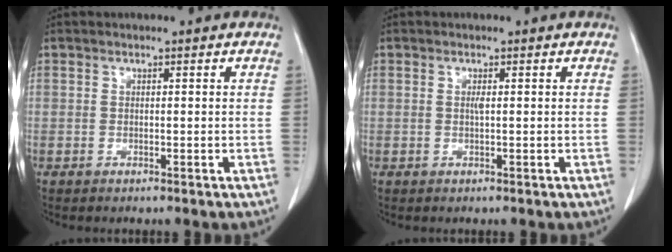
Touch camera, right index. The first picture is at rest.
{"total": 0.7, "force": [0.1, 0.0, 0.7], "torque": [-0.015, -0.001, 0.000]}